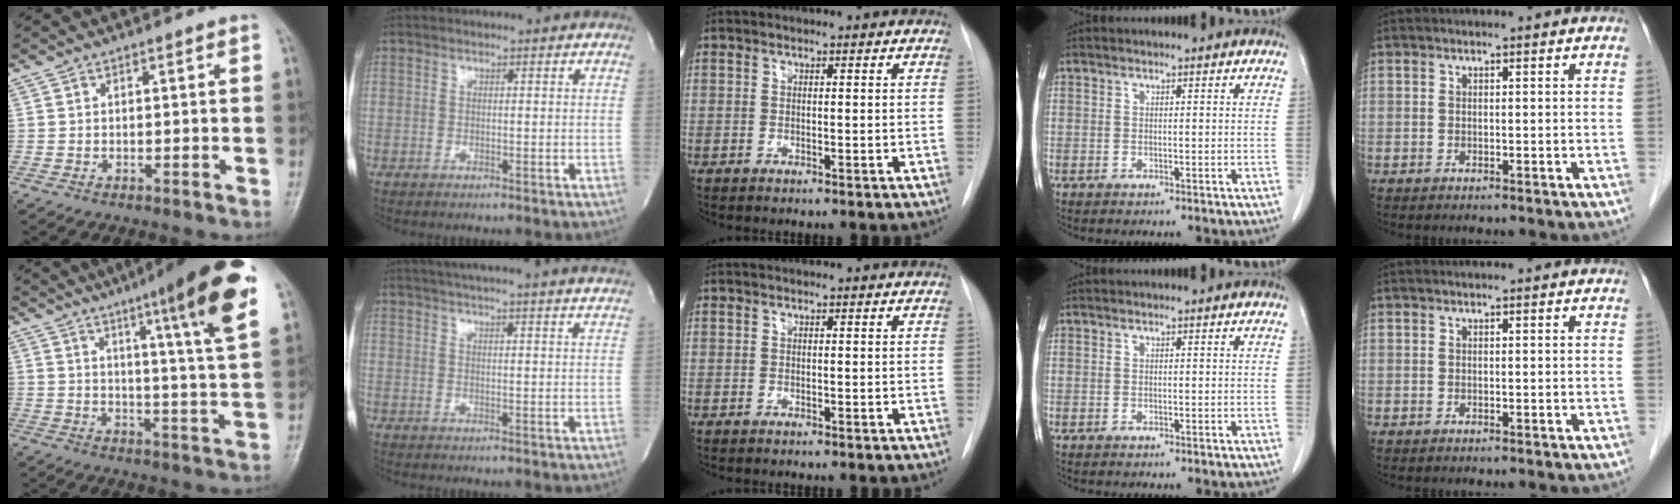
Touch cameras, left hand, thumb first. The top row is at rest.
{"thumb": {"total": 18.6, "force": [10.1, 1.1, 15.6], "torque": [-0.207, -0.043, 0.131]}, "index": {"total": 22.2, "force": [20.2, 0.1, 9.2], "torque": [-0.148, -0.006, 0.250]}}